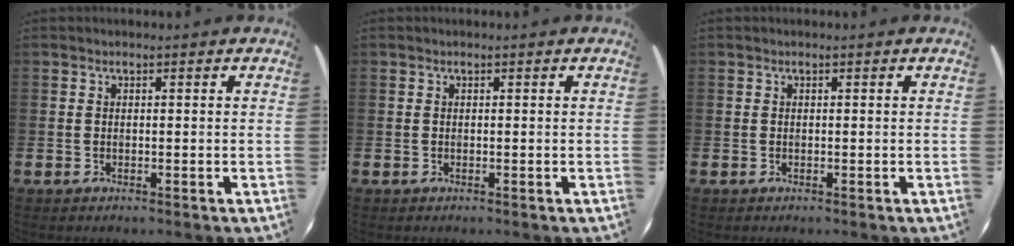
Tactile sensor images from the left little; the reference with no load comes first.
{"total": 0.0}
{"total": 0.0}